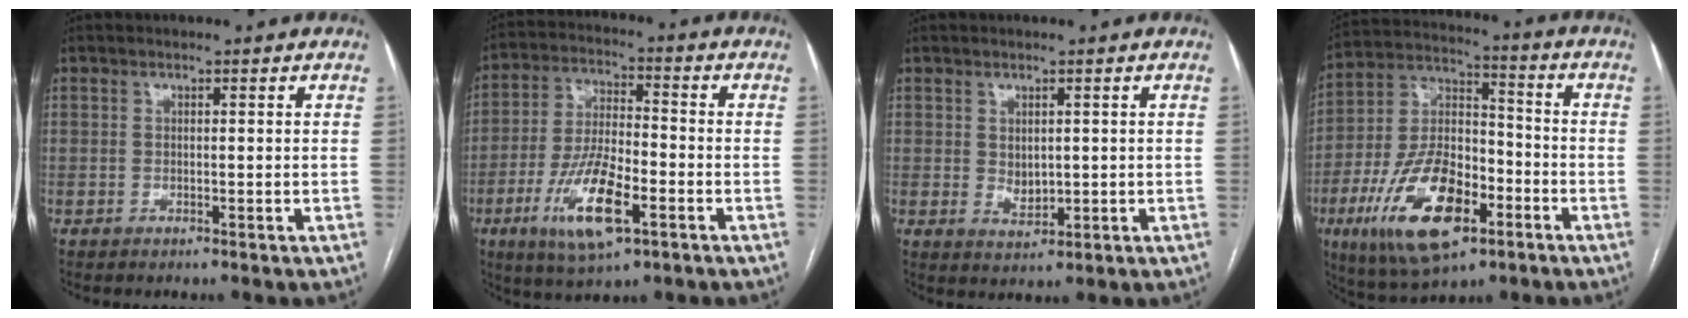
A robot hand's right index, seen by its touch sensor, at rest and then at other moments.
{"total": 13.0, "force": [-5.4, 3.6, 11.2], "torque": [-0.226, -0.012, -0.094]}
{"total": 2.7, "force": [0.4, 1.9, 2.0], "torque": [-0.034, -0.008, 0.015]}
{"total": 18.2, "force": [-7.9, 7.8, 14.3], "torque": [-0.283, 0.002, -0.133]}